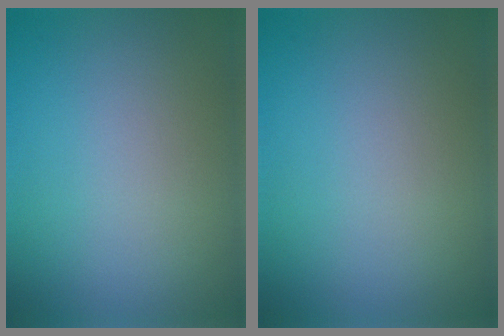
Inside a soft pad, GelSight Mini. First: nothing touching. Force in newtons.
{"total": 0.0}